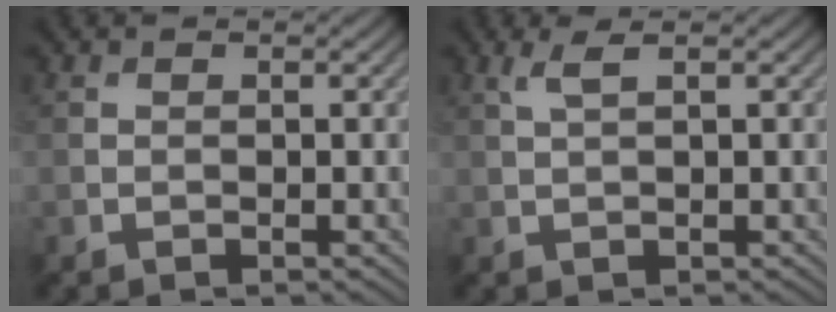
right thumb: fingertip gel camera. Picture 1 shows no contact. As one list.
[{"total": 1.6, "force": [0.8, 0.2, 1.4], "torque": [-0.035, 0.006, 0.018]}]